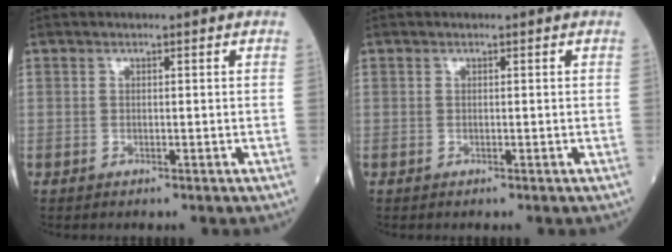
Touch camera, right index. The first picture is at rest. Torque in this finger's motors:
{"motor_torque": [0.13, -0.08, 0.11, 0.02]}